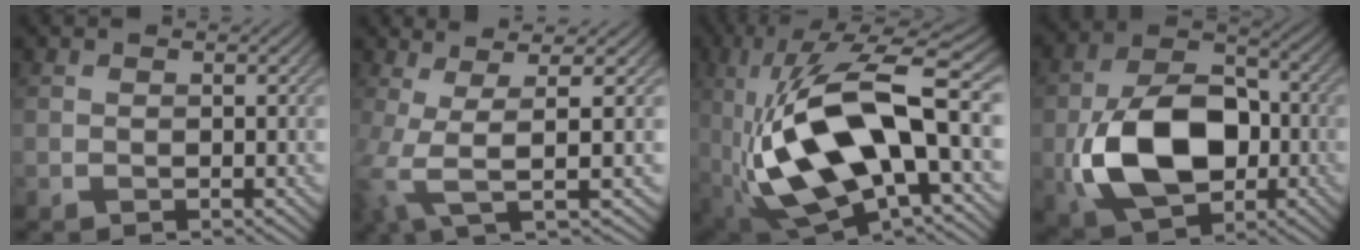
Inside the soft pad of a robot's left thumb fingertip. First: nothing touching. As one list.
[{"total": 5.8, "force": [-0.3, 1.0, 5.7], "torque": [-0.113, 0.004, -0.009]}, {"total": 18.6, "force": [-1.0, 9.1, 16.1], "torque": [-0.301, -0.010, -0.014]}, {"total": 13.4, "force": [-2.8, 8.9, 9.7], "torque": [-0.198, -0.015, -0.055]}]